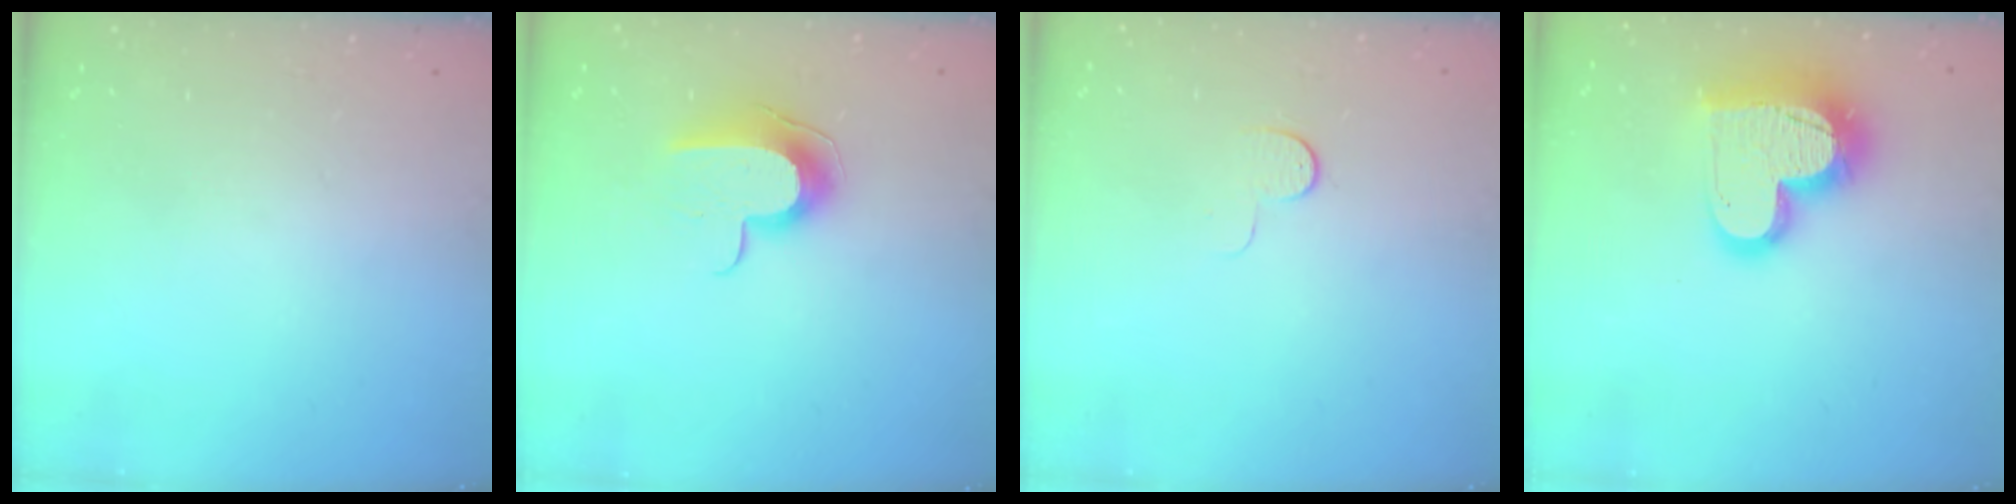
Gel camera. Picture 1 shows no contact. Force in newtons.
{"total": 9.8, "press": 9.8, "slide": 0.7}
{"total": 5.0, "press": 4.9, "slide": 0.4}
{"total": 18.3, "press": 18.2, "slide": 1.6}